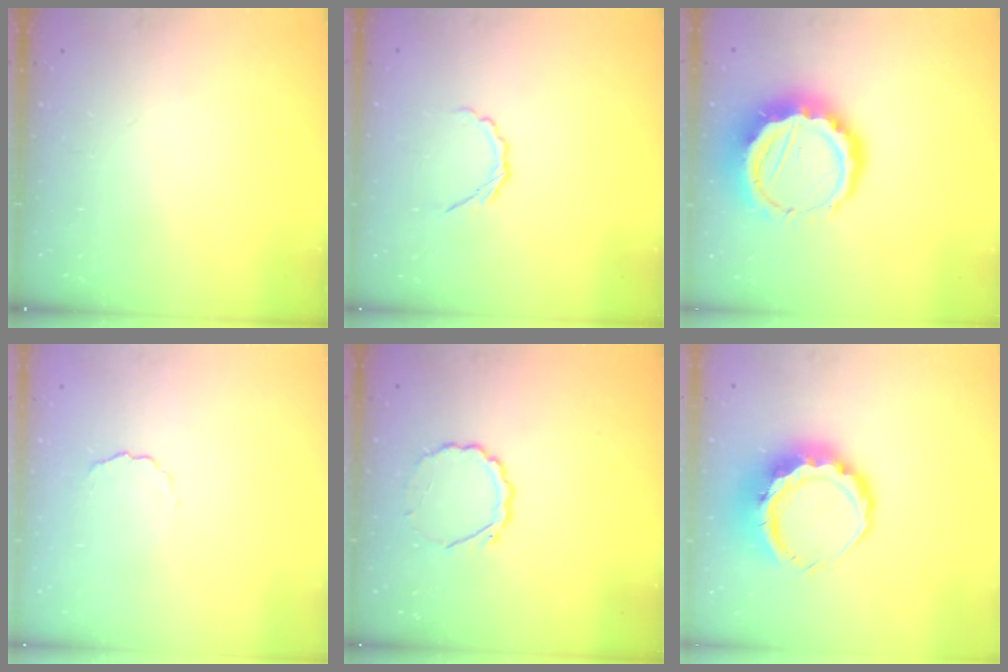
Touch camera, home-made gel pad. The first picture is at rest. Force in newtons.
{"total": 3.0, "press": 2.9, "slide": 0.9}
{"total": 13.1, "press": 12.8, "slide": 2.6}
{"total": 2.4, "press": 2.4, "slide": 0.5}
{"total": 5.2, "press": 5.0, "slide": 1.4}
{"total": 9.3, "press": 9.1, "slide": 1.7}